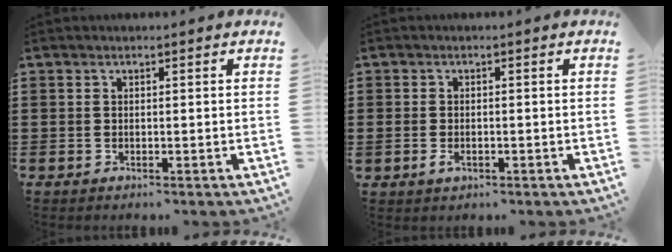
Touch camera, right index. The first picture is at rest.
{"total": 1.6, "force": [-0.6, 0.8, 1.2], "torque": [-0.033, -0.006, -0.013]}